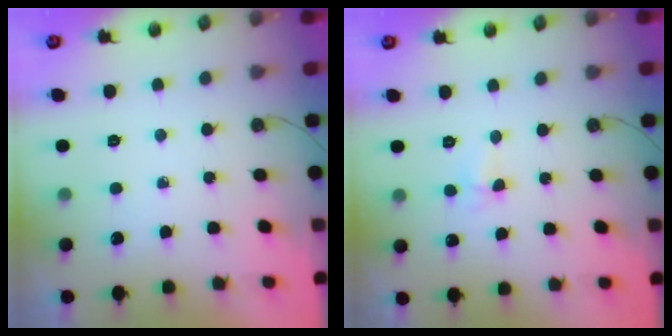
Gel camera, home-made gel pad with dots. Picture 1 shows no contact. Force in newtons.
{"total": 5.6, "press": 4.5, "slide": 3.3}